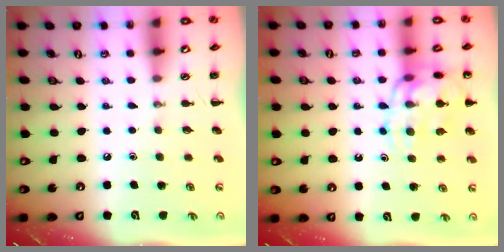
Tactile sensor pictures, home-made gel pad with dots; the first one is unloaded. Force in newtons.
{"total": 14.9, "press": 14.7, "slide": 2.5}